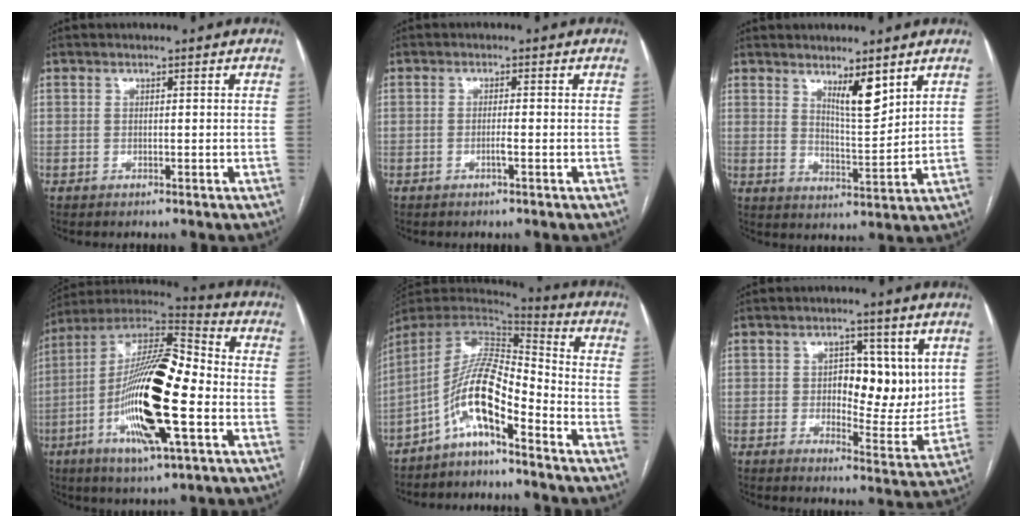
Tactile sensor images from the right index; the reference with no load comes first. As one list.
[{"total": 1.5, "force": [-0.6, -0.1, 1.3], "torque": [-0.026, -0.001, -0.013]}, {"total": 6.0, "force": [3.9, 1.0, 4.4], "torque": [-0.077, -0.016, 0.069]}, {"total": 22.1, "force": [-4.8, 4.0, 21.2], "torque": [-0.403, -0.007, -0.087]}, {"total": 11.2, "force": [-6.1, 2.0, 9.2], "torque": [-0.175, 0.023, -0.115]}, {"total": 10.1, "force": [2.1, 5.0, 8.5], "torque": [-0.104, 0.004, 0.034]}]